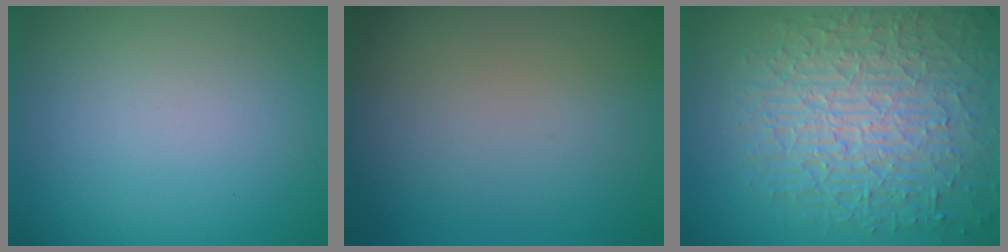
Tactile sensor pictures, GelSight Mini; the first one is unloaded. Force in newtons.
{"total": 0.0}
{"total": 10.0, "press": 6.7, "slide": 7.4}